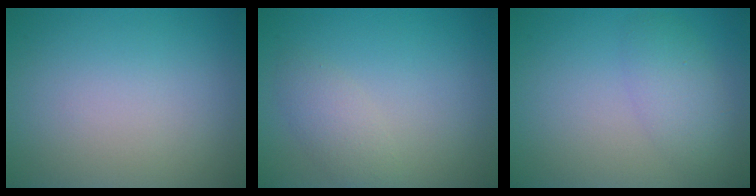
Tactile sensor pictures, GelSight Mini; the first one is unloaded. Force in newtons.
{"total": 2.0, "press": 2.0, "slide": 0.2}
{"total": 2.8, "press": 2.8, "slide": 0.2}